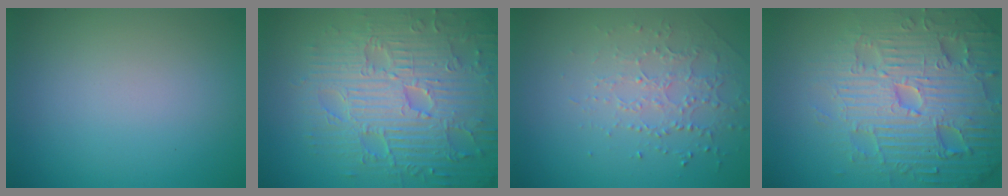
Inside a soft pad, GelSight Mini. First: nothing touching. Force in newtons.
{"total": 9.4, "press": 6.8, "slide": 6.5}
{"total": 1.7, "press": 1.5, "slide": 0.8}
{"total": 7.8, "press": 7.6, "slide": 1.7}